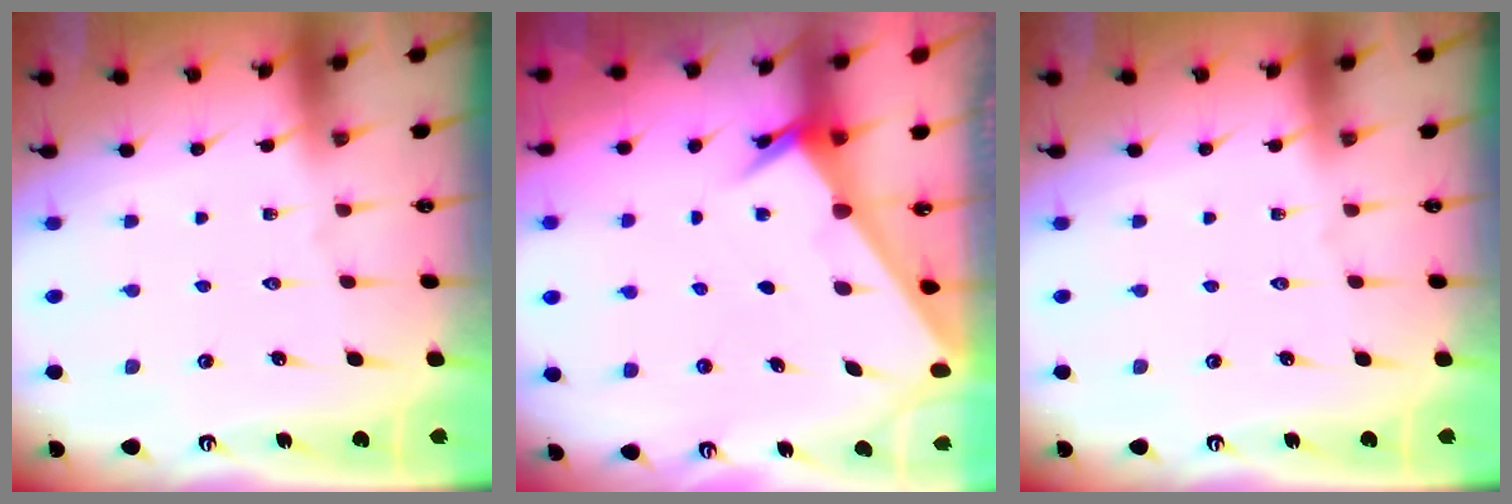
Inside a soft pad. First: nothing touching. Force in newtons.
{"total": 2.7, "press": 2.7, "slide": 0.2}
{"total": 0.0}